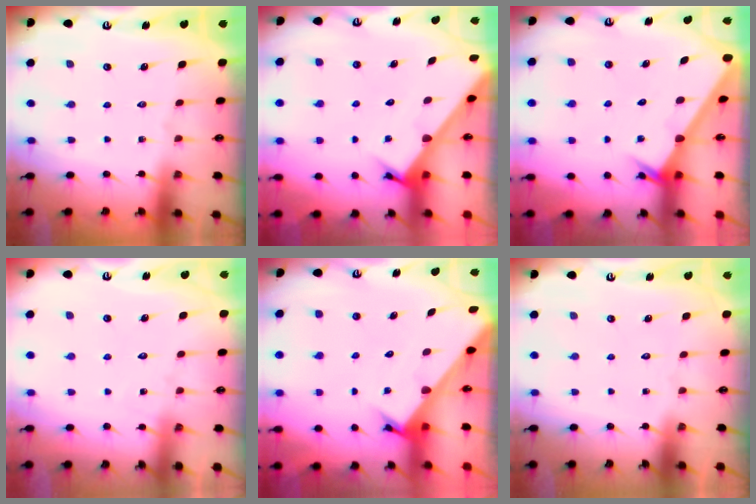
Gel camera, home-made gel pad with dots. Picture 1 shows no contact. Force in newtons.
{"total": 3.3, "press": 3.3, "slide": 0.2}
{"total": 2.3, "press": 2.3, "slide": 0.2}
{"total": 6.1, "press": 6.1, "slide": 0.5}
{"total": 2.6, "press": 2.6, "slide": 0.2}
{"total": 1.5, "press": 1.5, "slide": 0.1}